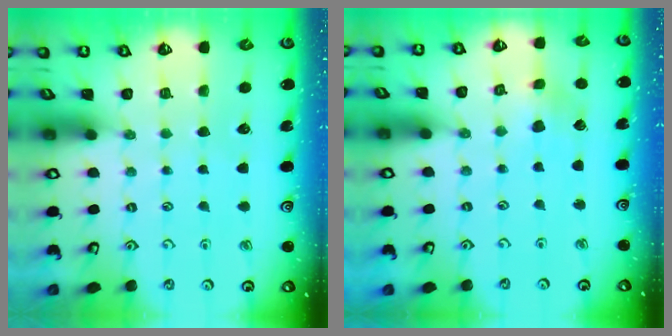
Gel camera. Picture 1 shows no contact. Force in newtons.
{"total": 4.2, "press": 4.1, "slide": 0.5}